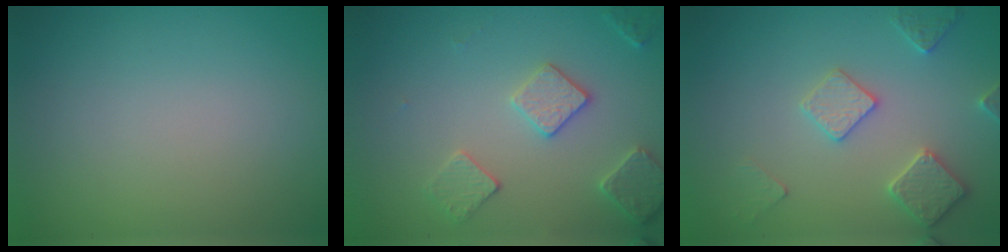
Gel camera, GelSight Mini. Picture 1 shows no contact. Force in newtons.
{"total": 3.1, "press": 3.1, "slide": 0.2}
{"total": 2.9, "press": 2.8, "slide": 0.5}